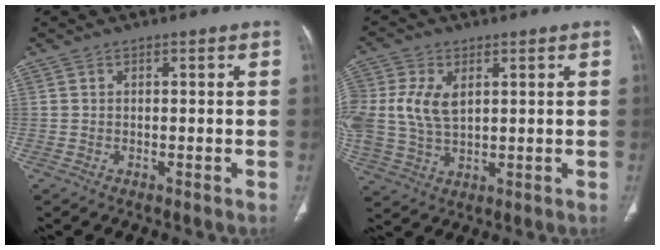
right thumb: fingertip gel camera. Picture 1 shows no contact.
{"total": 9.7, "force": [2.1, 6.0, 7.3], "torque": [-0.161, 0.001, 0.049]}